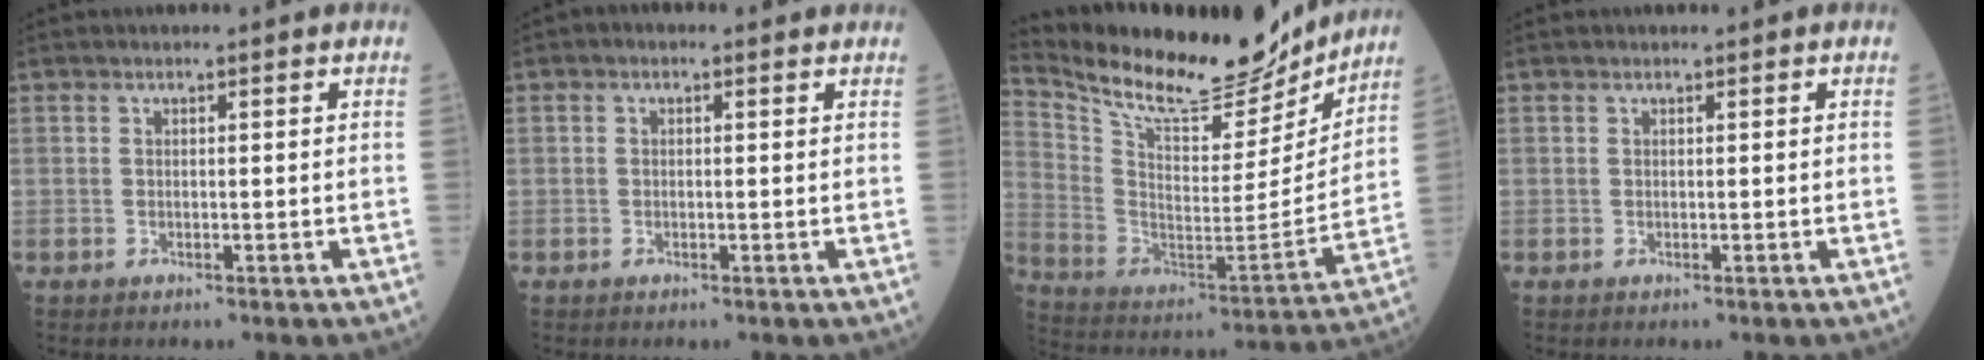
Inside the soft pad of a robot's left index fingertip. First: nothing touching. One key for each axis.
{"total": 1.0, "fx": 0.5, "fy": 0.6, "fz": 0.7, "tx": -0.011, "ty": 0.008, "tz": -0.001}
{"total": 22.5, "fx": 20.1, "fy": 5.4, "fz": 8.6, "tx": -0.165, "ty": -0.024, "tz": 0.316}
{"total": 0.0}